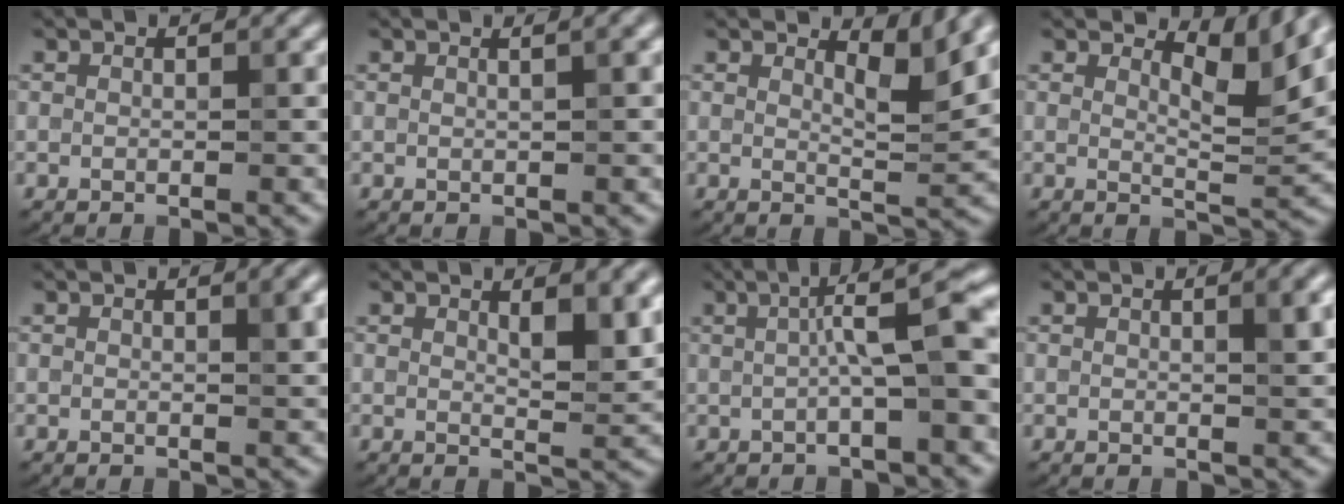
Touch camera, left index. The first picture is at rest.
{"total": 1.9, "force": [0.7, 0.8, 1.6], "torque": [-0.012, 0.003, -0.005]}
{"total": 2.9, "force": [2.0, 0.4, 2.1], "torque": [-0.030, -0.009, 0.029]}
{"total": 3.8, "force": [2.7, 0.7, 2.6], "torque": [-0.044, -0.005, 0.039]}
{"total": 2.1, "force": [0.8, 0.6, 1.8], "torque": [-0.016, 0.004, 0.009]}
{"total": 4.2, "force": [1.9, 1.2, 3.5], "torque": [-0.050, -0.004, 0.031]}
{"total": 5.9, "force": [0.5, 0.9, 5.8], "torque": [-0.087, 0.017, -0.001]}
{"total": 2.5, "force": [0.7, 0.6, 2.3], "torque": [-0.022, 0.005, 0.008]}